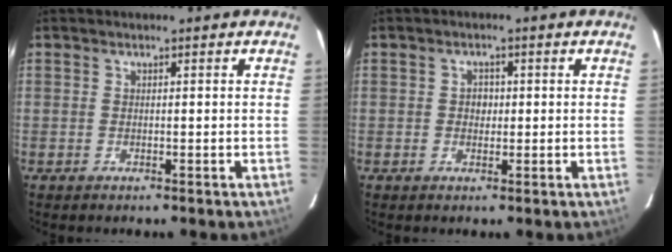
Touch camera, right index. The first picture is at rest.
{"total": 1.9, "force": [-0.1, 1.8, 0.7], "torque": [-0.009, 0.006, -0.003]}